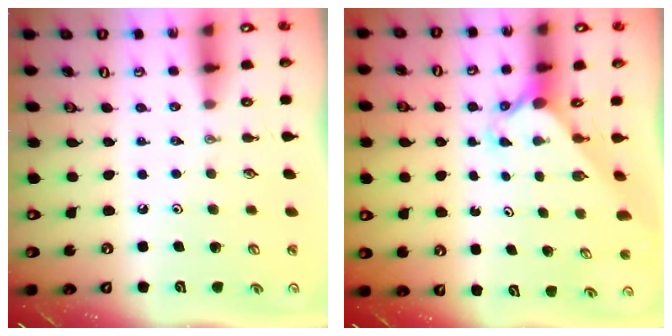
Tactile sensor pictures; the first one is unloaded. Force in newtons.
{"total": 2.4, "press": 2.4, "slide": 0.2}